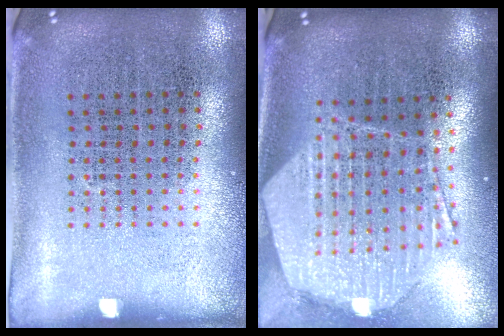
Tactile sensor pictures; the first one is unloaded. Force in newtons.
{"total": 2.3, "press": 1.9, "slide": 1.3}